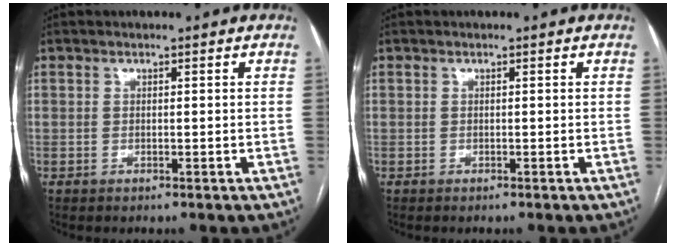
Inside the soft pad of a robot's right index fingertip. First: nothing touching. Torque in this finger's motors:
{"motor_torque": [0.20, 0.05, -0.01, 0.01]}